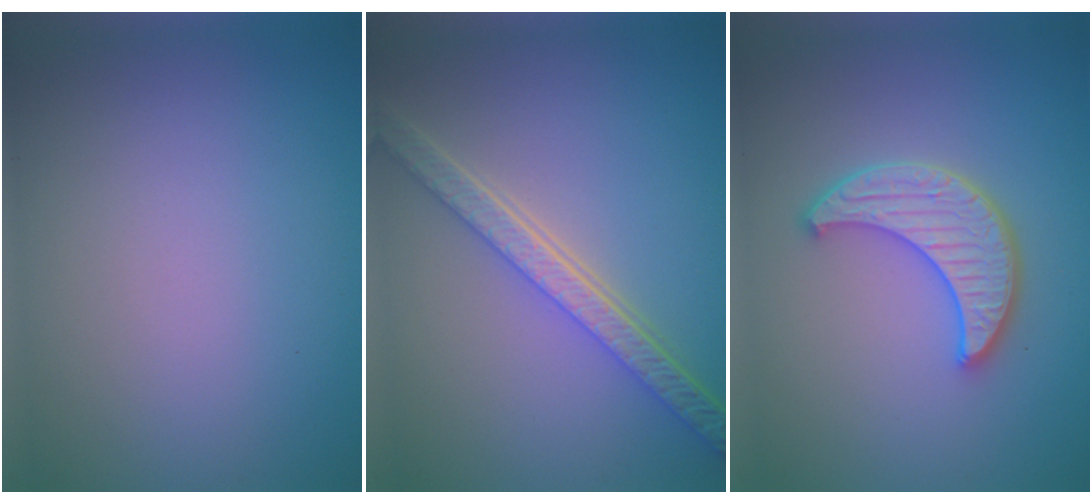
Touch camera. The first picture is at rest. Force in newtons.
{"total": 5.3, "press": 4.2, "slide": 3.4}
{"total": 4.5, "press": 4.0, "slide": 2.1}